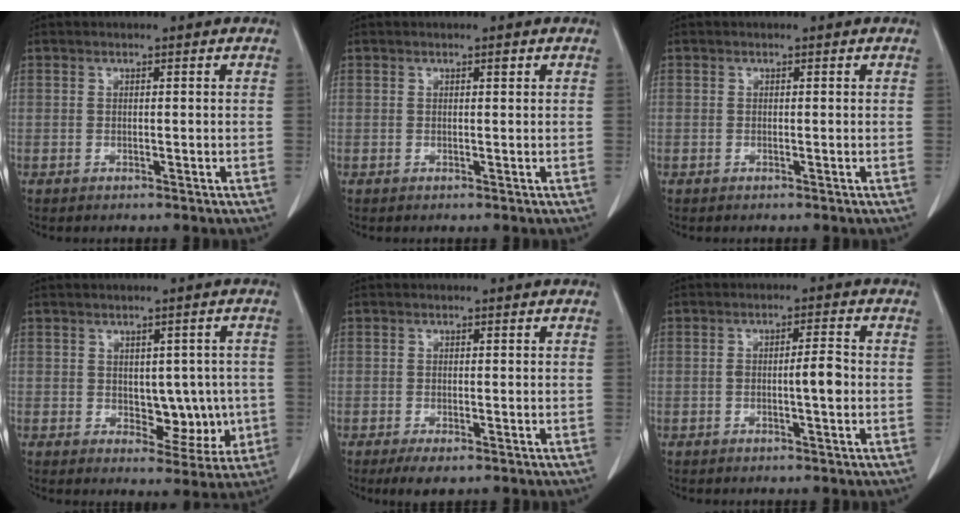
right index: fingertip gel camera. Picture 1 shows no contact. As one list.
[{"total": 0.5, "force": [0.3, 0.1, 0.4], "torque": [-0.007, 0.000, 0.003]}, {"total": 0.0}, {"total": 6.5, "force": [-0.4, 4.0, 5.1], "torque": [-0.050, 0.008, 0.009]}, {"total": 2.8, "force": [-1.7, 1.0, 2.0], "torque": [-0.034, -0.005, -0.022]}, {"total": 3.4, "force": [-0.6, 0.4, 3.3], "torque": [-0.054, 0.003, -0.010]}]